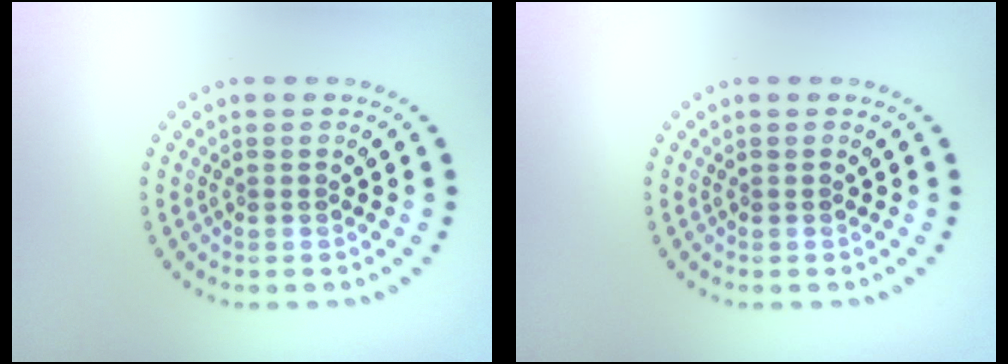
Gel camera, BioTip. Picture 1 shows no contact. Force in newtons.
{"total": 0.0}